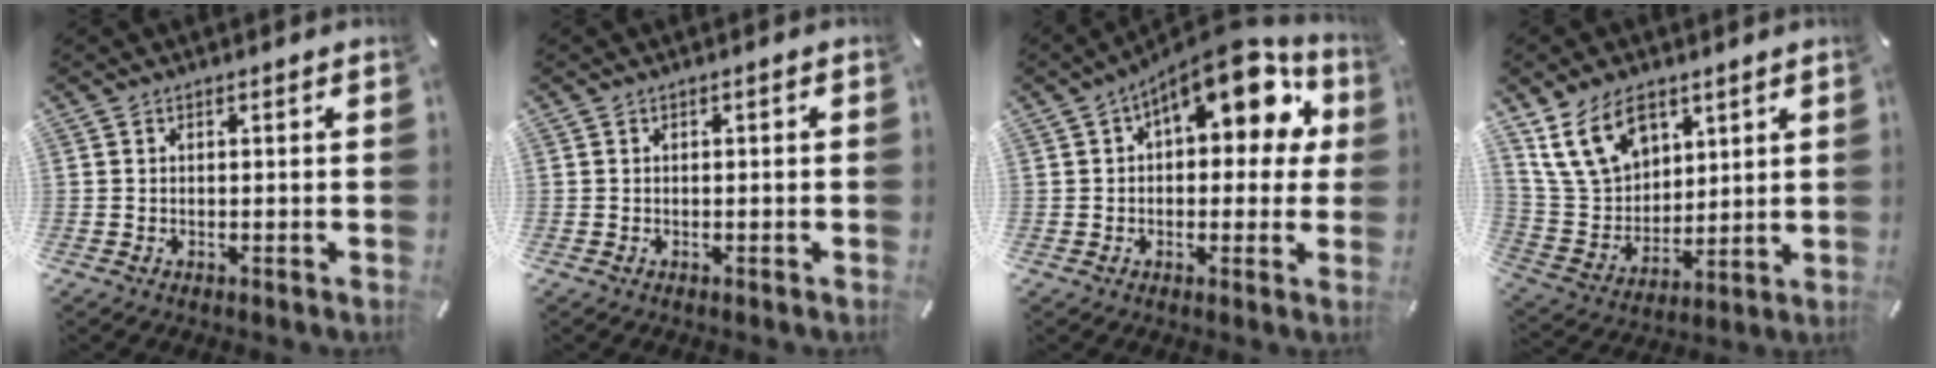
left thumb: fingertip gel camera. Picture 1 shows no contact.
{"total": 0.6, "force": [-0.2, 0.3, 0.5], "torque": [-0.009, 0.001, -0.004]}
{"total": 15.0, "force": [7.0, 7.3, 11.0], "torque": [-0.148, -0.040, 0.116]}
{"total": 14.4, "force": [8.3, 9.8, 6.5], "torque": [-0.151, -0.026, 0.161]}